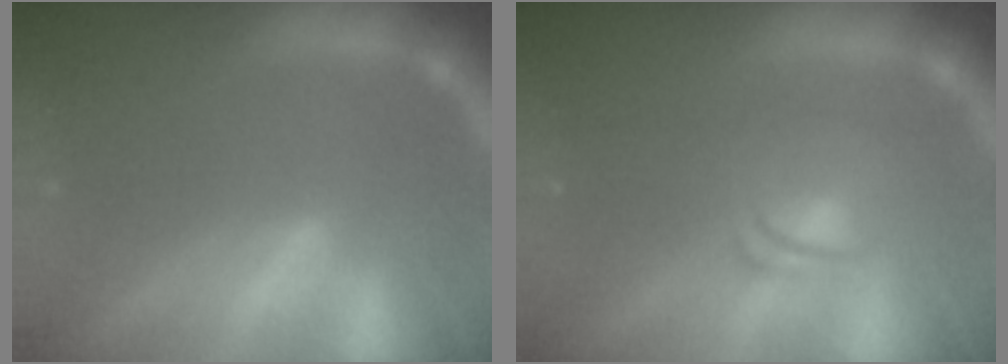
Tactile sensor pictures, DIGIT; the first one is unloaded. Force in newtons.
{"total": 4.0}